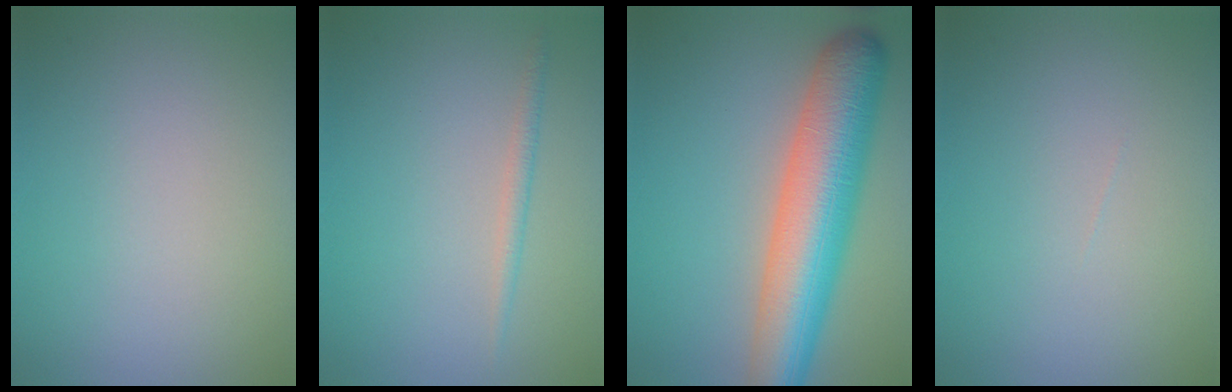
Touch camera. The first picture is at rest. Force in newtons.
{"total": 1.2, "press": 1.2, "slide": 0.0}
{"total": 10.2, "press": 10.2, "slide": 0.4}
{"total": 0.0}